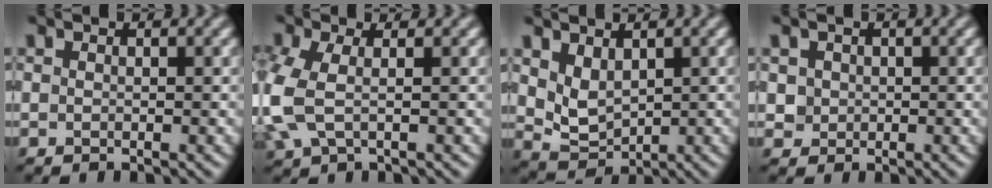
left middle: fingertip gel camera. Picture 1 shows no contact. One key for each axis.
{"total": 5.1, "fx": -0.6, "fy": 2.9, "fz": 4.1, "tx": -0.123, "ty": 0.002, "tz": -0.016}
{"total": 3.1, "fx": 1.1, "fy": 2.0, "fz": 2.0, "tx": -0.046, "ty": -0.006, "tz": 0.026}
{"total": 1.9, "fx": 0.5, "fy": 1.7, "fz": 0.6, "tx": -0.001, "ty": 0.010, "tz": 0.010}